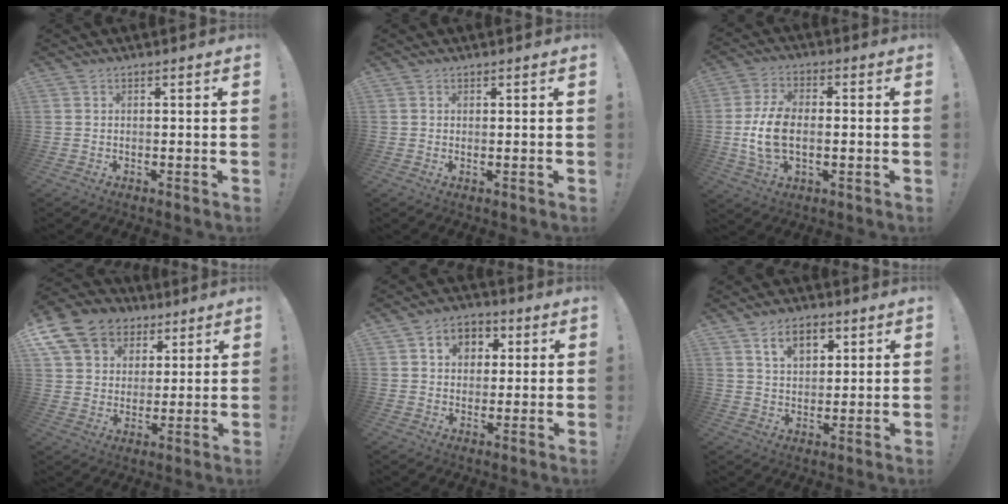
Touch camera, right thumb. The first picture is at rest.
{"total": 0.7, "force": [0.5, 0.0, 0.5], "torque": [0.003, -0.004, 0.006]}
{"total": 11.6, "force": [-1.3, 7.0, 9.2], "torque": [-0.172, 0.003, -0.020]}
{"total": 14.6, "force": [7.9, 10.7, 5.9], "torque": [-0.094, -0.046, 0.156]}
{"total": 7.4, "force": [1.9, 6.4, 3.1], "torque": [-0.036, -0.005, 0.036]}
{"total": 8.8, "force": [4.6, 5.4, 5.2], "torque": [-0.080, -0.009, 0.085]}